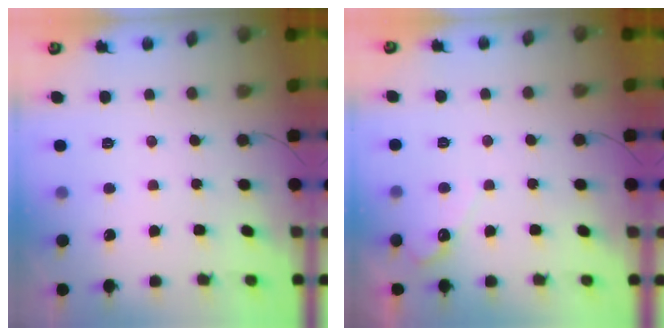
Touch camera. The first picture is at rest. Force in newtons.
{"total": 3.3, "press": 3.3, "slide": 0.1}